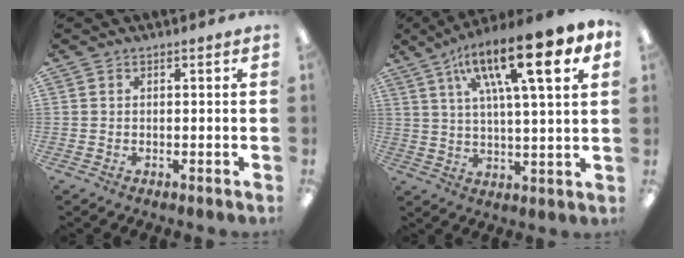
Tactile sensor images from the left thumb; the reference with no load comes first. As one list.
[{"total": 18.2, "force": [9.5, 4.4, 14.9], "torque": [-0.243, -0.040, 0.143]}]